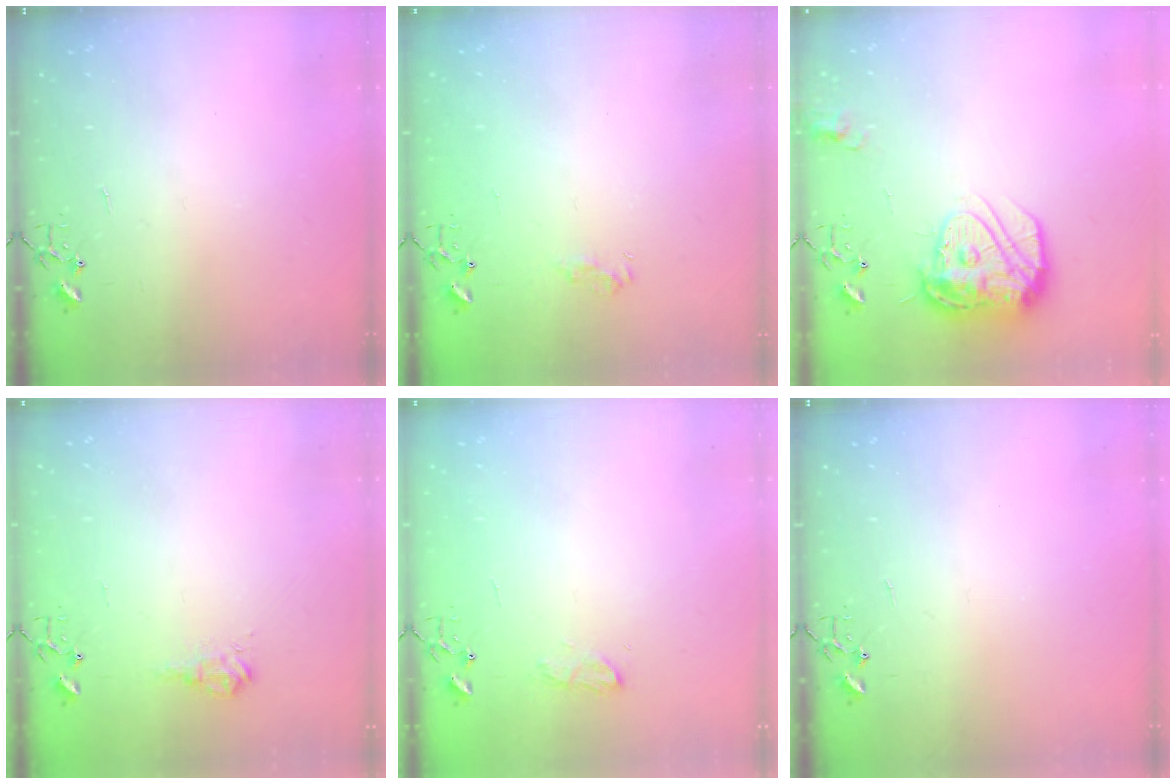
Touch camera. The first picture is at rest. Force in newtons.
{"total": 7.1, "press": 7.1, "slide": 0.8}
{"total": 15.0, "press": 14.9, "slide": 1.1}
{"total": 8.5, "press": 8.5, "slide": 0.8}
{"total": 7.9, "press": 7.8, "slide": 0.9}
{"total": 0.0}